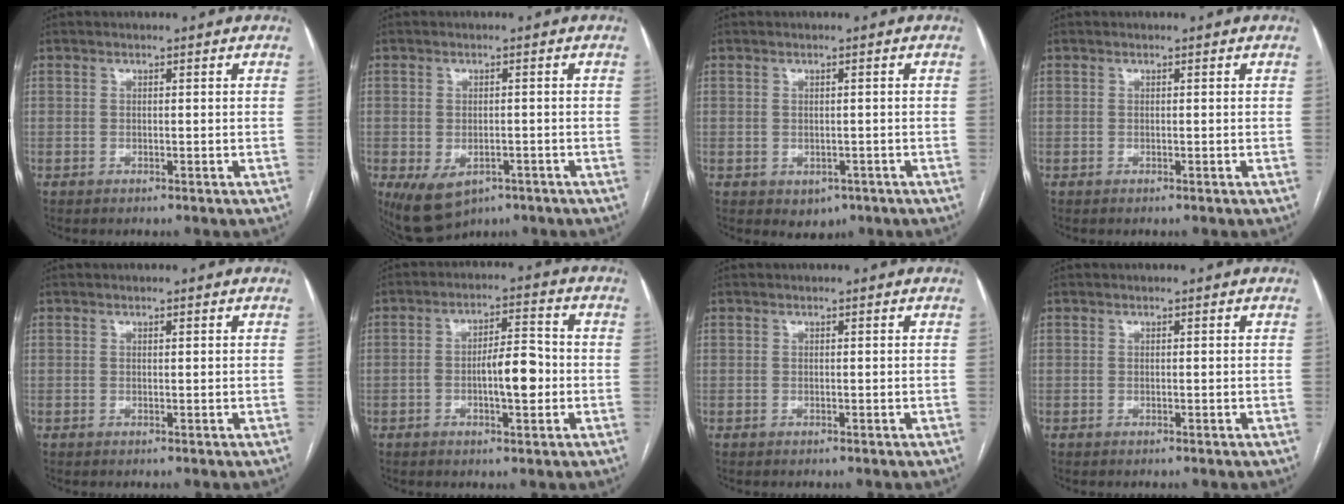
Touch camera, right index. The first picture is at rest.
{"total": 7.2, "force": [-3.8, 4.3, 4.4], "torque": [-0.079, -0.003, -0.047]}
{"total": 2.8, "force": [-1.2, 2.1, 1.4], "torque": [-0.009, 0.001, -0.004]}
{"total": 0.0}
{"total": 0.0}
{"total": 7.1, "force": [-1.3, 2.0, 6.6], "torque": [-0.112, 0.016, -0.018]}
{"total": 0.0}
{"total": 0.0}